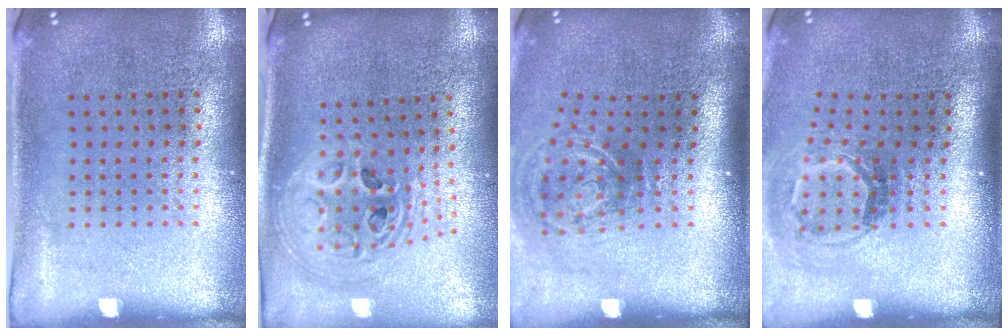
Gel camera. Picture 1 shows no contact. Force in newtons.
{"total": 2.5, "press": 1.9, "slide": 1.6}
{"total": 2.0, "press": 1.2, "slide": 1.6}
{"total": 1.7, "press": 1.2, "slide": 1.3}